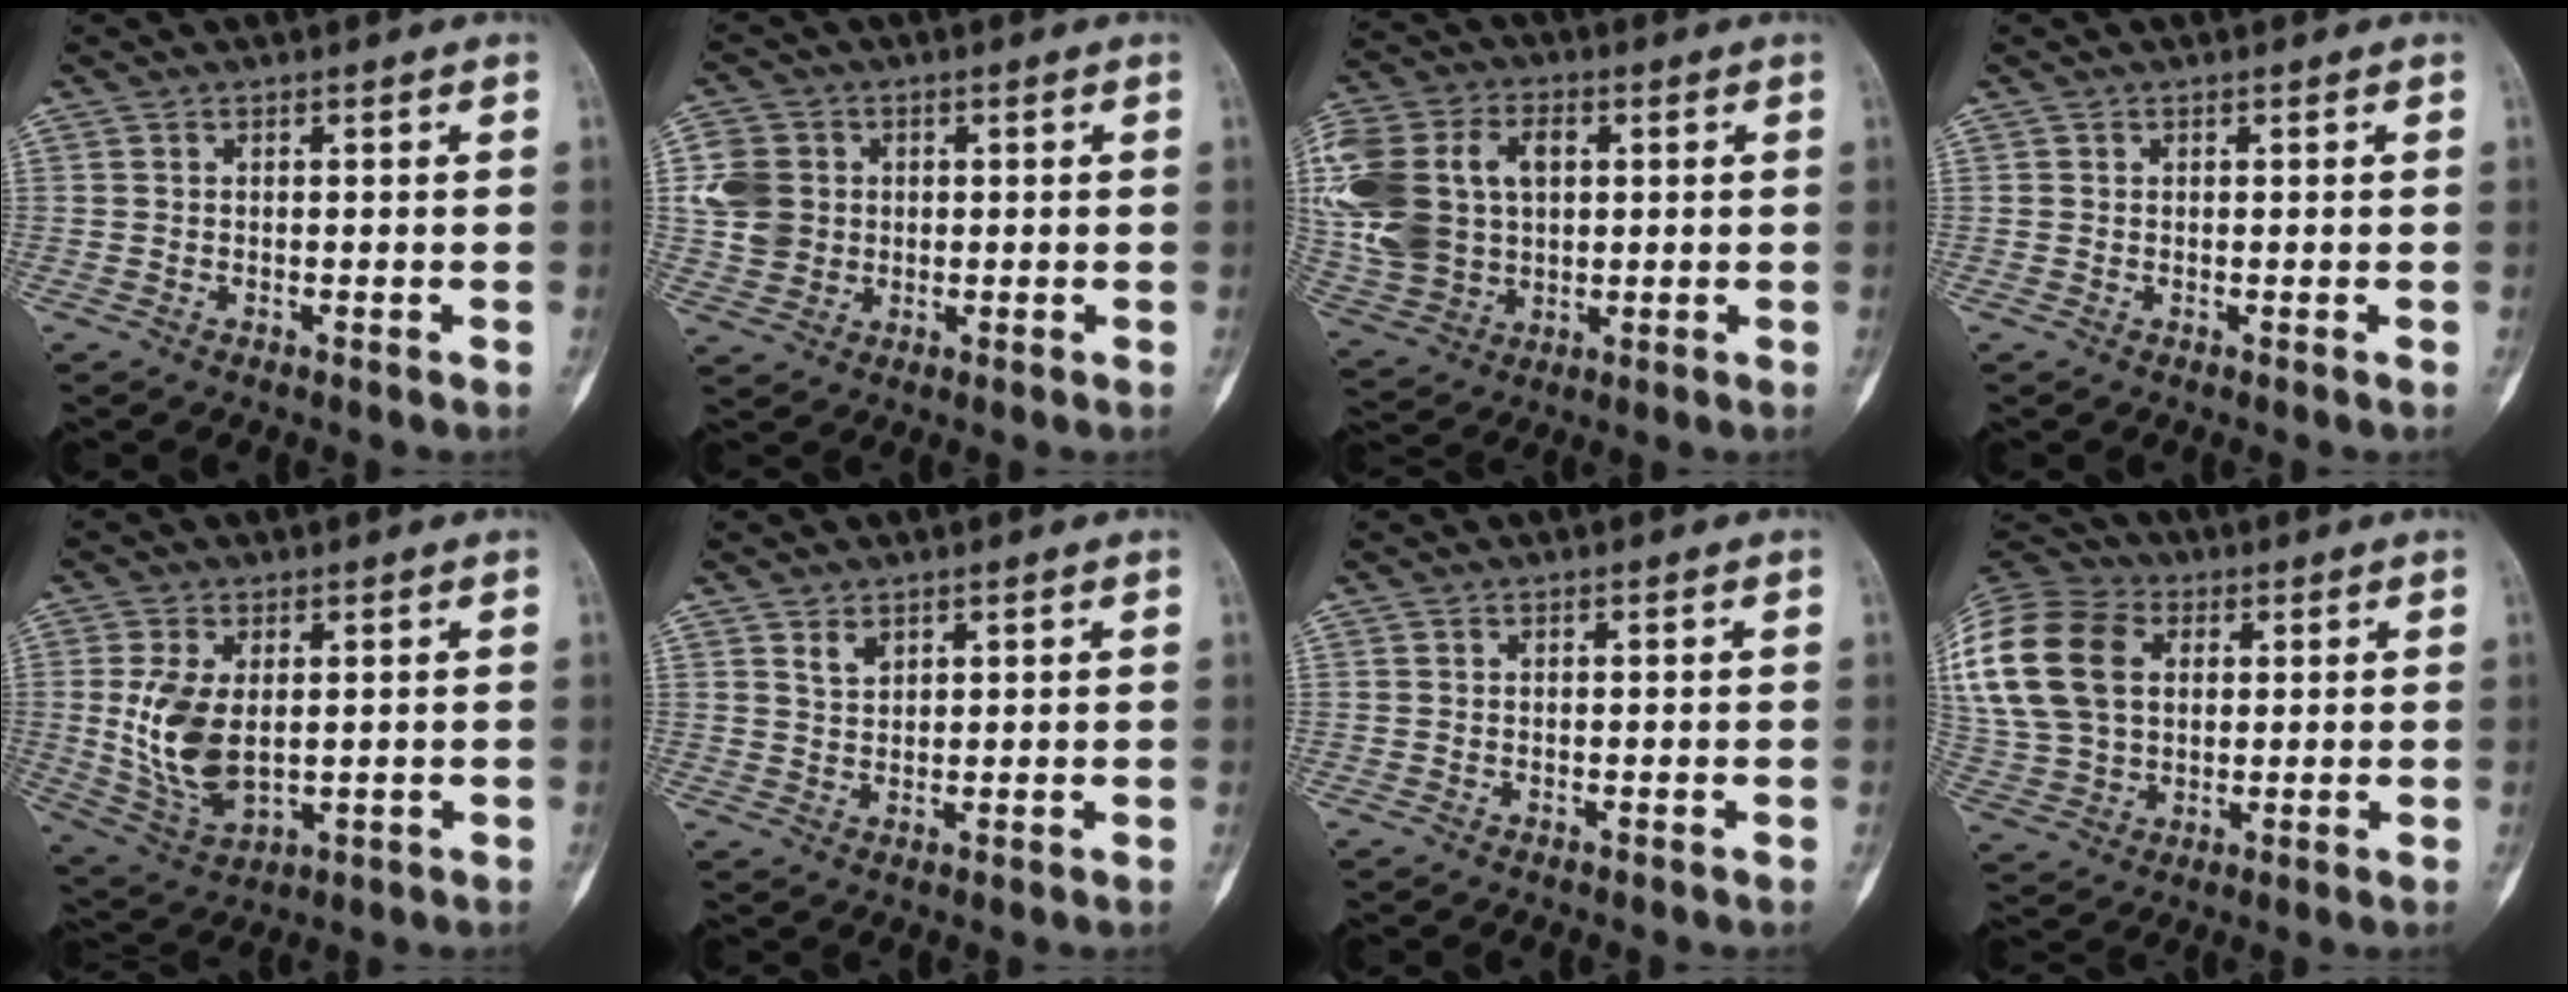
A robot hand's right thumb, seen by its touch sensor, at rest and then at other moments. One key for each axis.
{"total": 7.7, "fx": 0.8, "fy": 6.9, "fz": 3.3, "tx": -0.049, "ty": 0.004, "tz": 0.016}
{"total": 21.3, "fx": 3.0, "fy": 15.6, "fz": 14.2, "tx": -0.318, "ty": 0.019, "tz": 0.069}
{"total": 0.0}
{"total": 10.8, "fx": 0.8, "fy": 6.1, "fz": 8.8, "tx": -0.174, "ty": -0.012, "tz": 0.035}
{"total": 2.6, "fx": 1.7, "fy": 1.5, "fz": 1.2, "tx": -0.013, "ty": -0.013, "tz": 0.036}
{"total": 0.0}
{"total": 27.2, "fx": 7.0, "fy": 19.7, "fz": 17.3, "tx": -0.404, "ty": 0.050, "tz": 0.140}